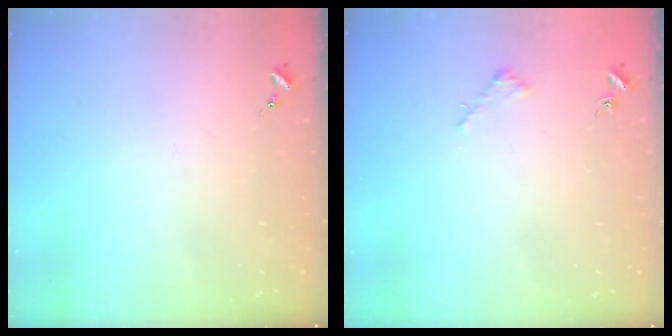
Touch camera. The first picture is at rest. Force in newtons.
{"total": 1.9, "press": 1.9, "slide": 0.2}